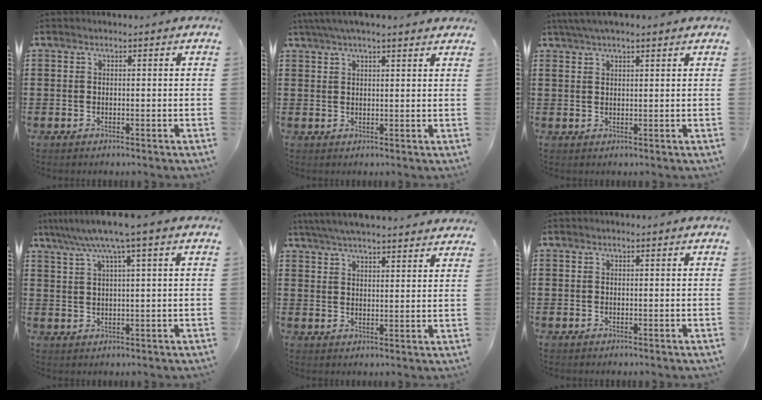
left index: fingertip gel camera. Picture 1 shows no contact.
{"total": 3.7, "force": [3.0, 0.4, 2.2], "torque": [-0.049, 0.003, 0.055]}
{"total": 2.9, "force": [2.1, 0.7, 1.9], "torque": [-0.041, 0.007, 0.039]}
{"total": 5.9, "force": [3.5, -0.3, 4.8], "torque": [-0.099, -0.006, 0.058]}
{"total": 5.2, "force": [5.0, 0.0, 1.6], "torque": [-0.046, -0.015, 0.090]}
{"total": 0.0}